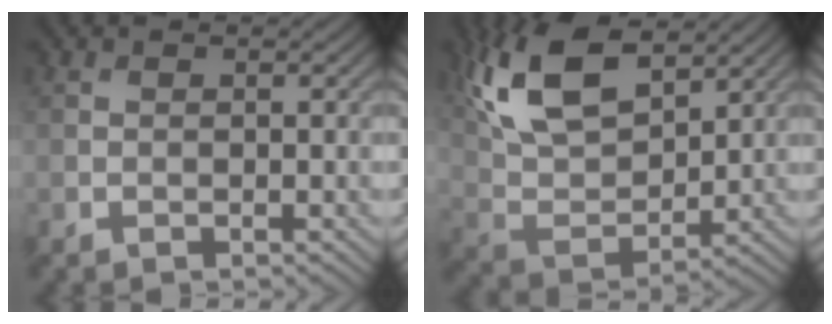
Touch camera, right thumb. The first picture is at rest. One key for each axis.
{"total": 13.6, "fx": 7.5, "fy": 6.3, "fz": 9.5, "tx": -0.215, "ty": 0.017, "tz": 0.138}